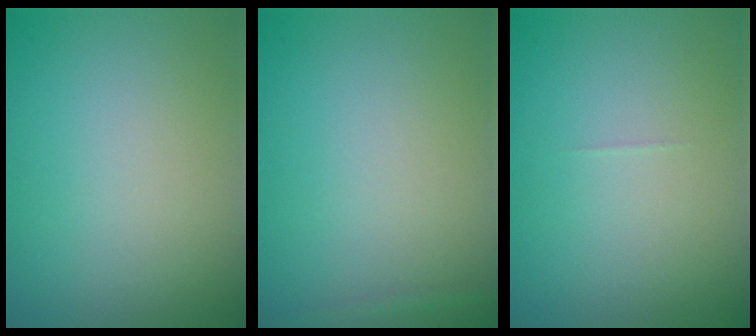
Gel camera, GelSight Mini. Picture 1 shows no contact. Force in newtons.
{"total": 0.8, "press": 0.8, "slide": 0.0}
{"total": 0.0}